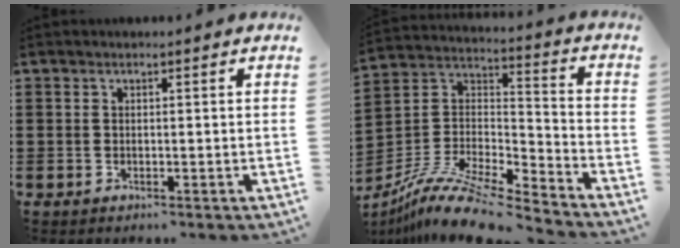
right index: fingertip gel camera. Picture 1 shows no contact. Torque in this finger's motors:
{"motor_torque": [-0.14, 0.23, 0.74, 0.21]}